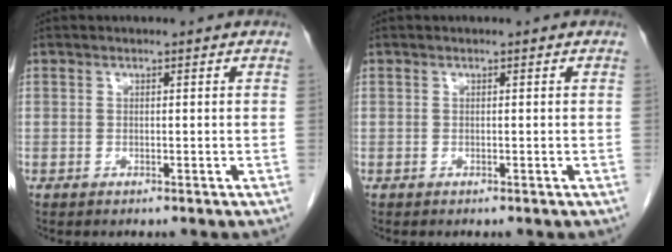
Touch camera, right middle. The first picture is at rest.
{"total": 0.0}